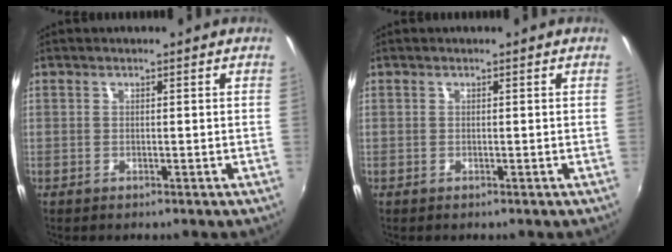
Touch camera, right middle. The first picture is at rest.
{"total": 0.0}